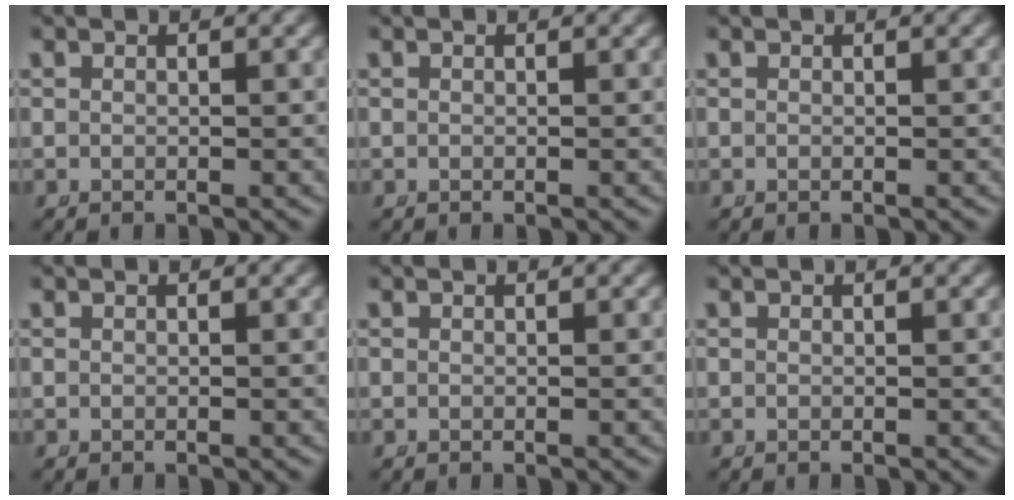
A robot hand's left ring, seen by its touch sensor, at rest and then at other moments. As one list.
[{"total": 0.0}, {"total": 0.0}, {"total": 0.0}, {"total": 0.0}, {"total": 0.0}]